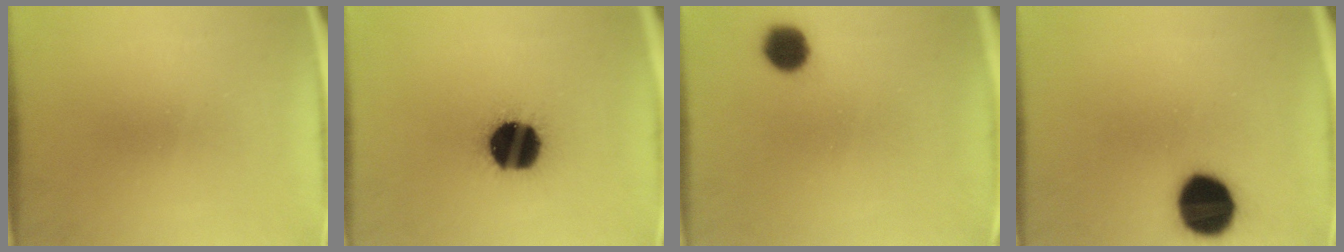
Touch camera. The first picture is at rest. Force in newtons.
{"total": 19.9}
{"total": 5.9}
{"total": 14.9}